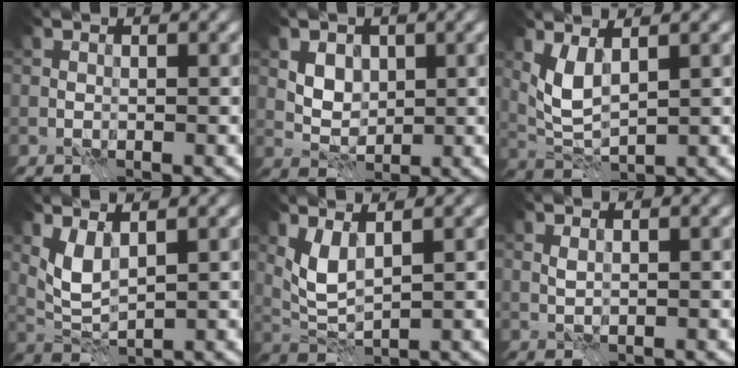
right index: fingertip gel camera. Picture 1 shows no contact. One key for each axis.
{"total": 2.9, "fx": 0.9, "fy": 2.2, "fz": 1.6, "tx": -0.028, "ty": -0.007, "tz": 0.017}
{"total": 3.5, "fx": 1.4, "fy": 1.4, "fz": 2.9, "tx": -0.071, "ty": -0.007, "tz": 0.034}
{"total": 3.1, "fx": 1.5, "fy": 1.2, "fz": 2.4, "tx": -0.060, "ty": -0.008, "tz": 0.037}
{"total": 3.2, "fx": 1.5, "fy": 1.2, "fz": 2.5, "tx": -0.065, "ty": -0.008, "tz": 0.037}
{"total": 0.7, "fx": 0.3, "fy": 0.2, "fz": 0.6, "tx": -0.018, "ty": 0.001, "tz": 0.008}